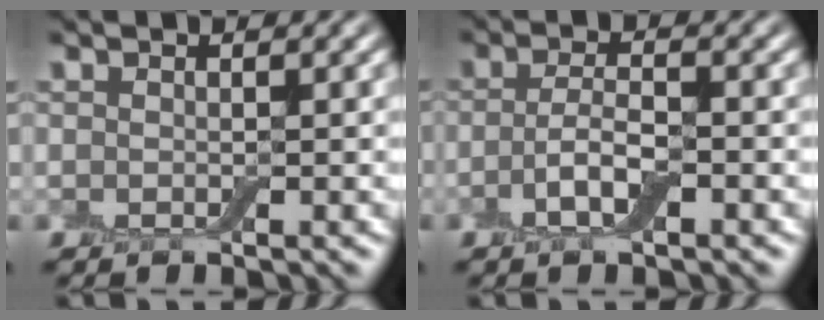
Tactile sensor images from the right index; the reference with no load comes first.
{"total": 3.0, "force": [-1.1, 1.0, 2.6], "torque": [-0.058, 0.001, -0.027]}